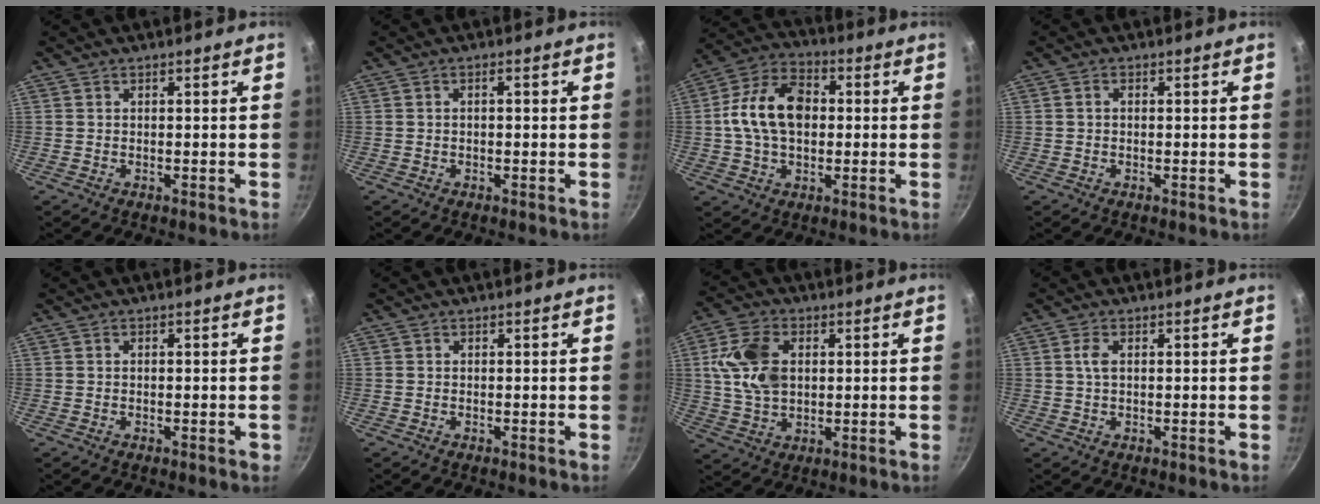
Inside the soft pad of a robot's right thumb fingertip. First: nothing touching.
{"total": 1.3, "force": [0.0, 0.6, 1.2], "torque": [-0.022, 0.006, 0.001]}
{"total": 14.0, "force": [0.7, 9.6, 10.1], "torque": [-0.155, 0.026, -0.003]}
{"total": 1.0, "force": [0.1, 0.8, 0.6], "torque": [-0.012, 0.006, 0.001]}
{"total": 0.9, "force": [-0.3, 0.3, 0.8], "torque": [-0.008, 0.003, -0.005]}
{"total": 0.0}
{"total": 11.1, "force": [1.9, 7.4, 8.0], "torque": [-0.139, 0.005, 0.035]}
{"total": 2.2, "force": [0.5, 1.0, 1.9], "torque": [-0.042, 0.003, 0.011]}